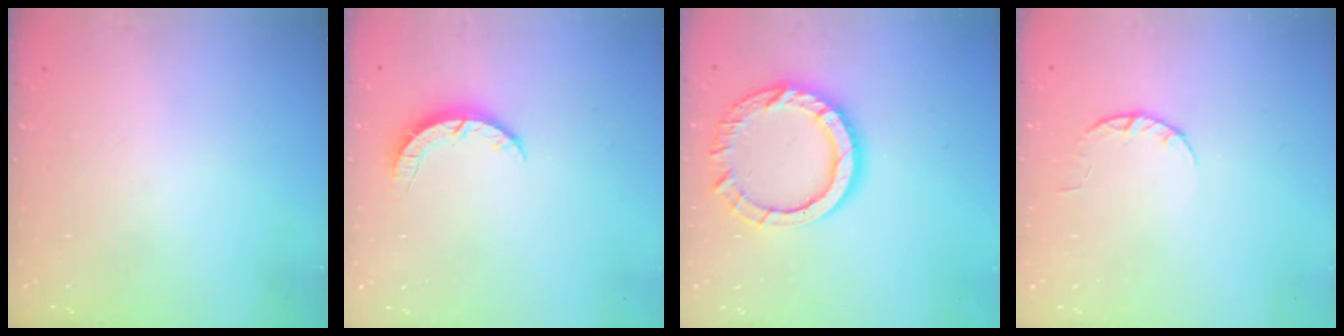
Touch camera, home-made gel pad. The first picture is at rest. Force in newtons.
{"total": 3.6, "press": 3.6, "slide": 0.4}
{"total": 12.9, "press": 12.8, "slide": 1.4}
{"total": 3.3, "press": 3.3, "slide": 0.5}